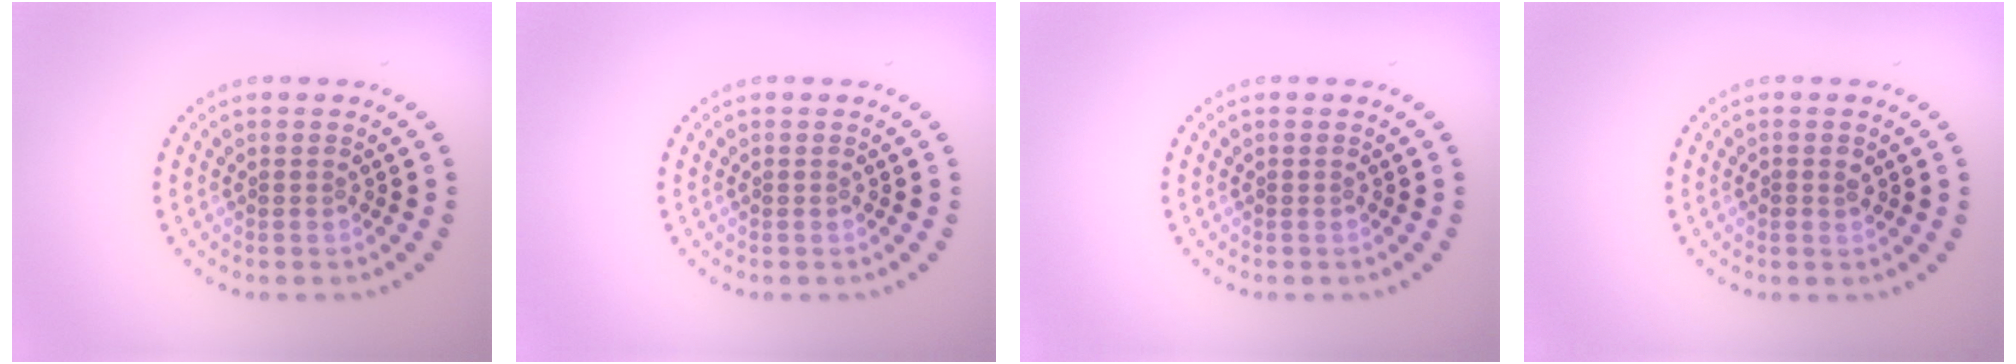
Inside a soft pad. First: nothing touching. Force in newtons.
{"total": 0.0}
{"total": 0.0}
{"total": 0.9, "press": 0.8, "slide": 0.2}